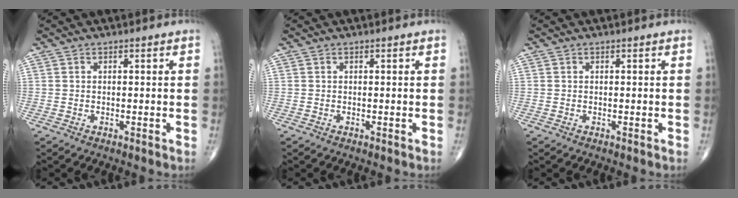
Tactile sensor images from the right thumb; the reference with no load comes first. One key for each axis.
{"total": 0.0}
{"total": 0.0}